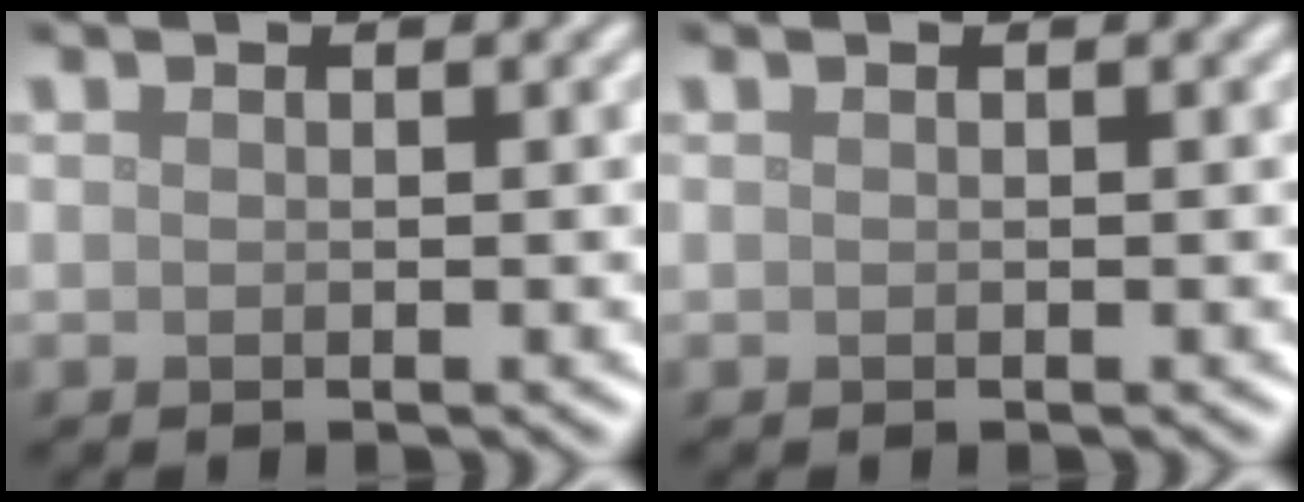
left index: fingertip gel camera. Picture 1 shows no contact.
{"total": 0.0}